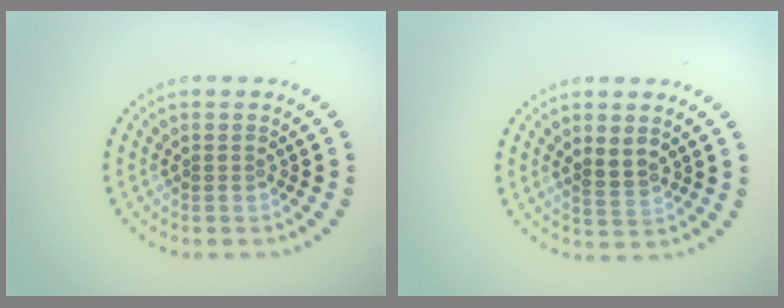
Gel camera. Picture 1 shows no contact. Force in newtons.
{"total": 1.9, "press": 1.8, "slide": 0.7}